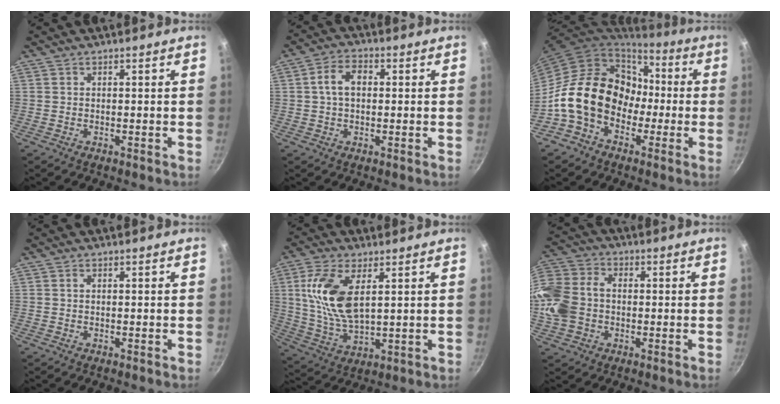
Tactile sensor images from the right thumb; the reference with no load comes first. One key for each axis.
{"total": 6.0, "fx": 0.6, "fy": 4.0, "fz": 4.4, "tx": -0.068, "ty": 0.015, "tz": 0.004}
{"total": 17.9, "fx": -2.6, "fy": 13.9, "fz": 11.0, "tx": -0.143, "ty": 0.058, "tz": -0.050}
{"total": 0.5, "fx": 0.1, "fy": 0.3, "fz": 0.4, "tx": -0.008, "ty": 0.003, "tz": 0.002}
{"total": 13.3, "fx": 3.7, "fy": 6.5, "fz": 11.1, "tx": -0.218, "ty": -0.014, "tz": 0.079}
{"total": 15.2, "fx": -0.9, "fy": 11.8, "fz": 9.5, "tx": -0.201, "ty": 0.031, "tz": -0.028}